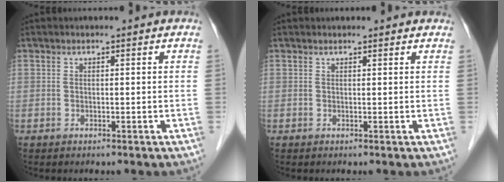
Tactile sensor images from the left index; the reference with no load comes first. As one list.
[{"total": 2.4, "force": [2.3, 0.5, 0.6], "torque": [-0.015, 0.018, 0.022]}]